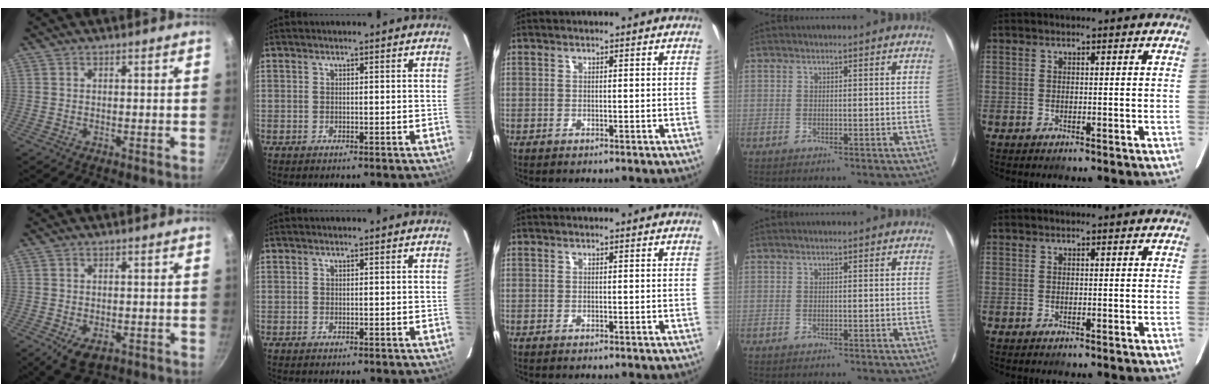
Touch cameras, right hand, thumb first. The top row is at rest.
{"thumb": {"total": 5.8, "force": [-2.2, 3.6, 4.0], "torque": [-0.055, -0.001, -0.026]}}